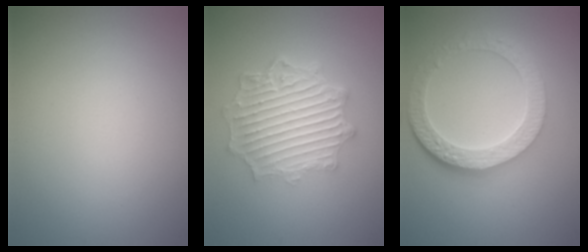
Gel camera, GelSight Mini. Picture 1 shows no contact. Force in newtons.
{"total": 6.9, "press": 5.2, "slide": 4.6}
{"total": 6.4, "press": 4.7, "slide": 4.3}